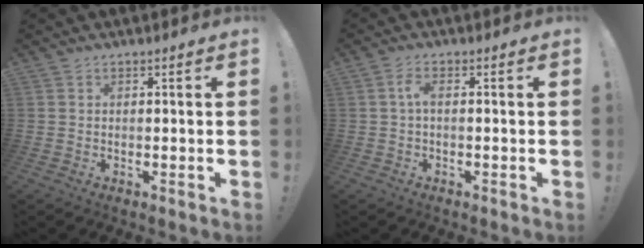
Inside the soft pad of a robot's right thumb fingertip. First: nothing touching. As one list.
[{"total": 3.1, "force": [-0.1, 0.9, 3.0], "torque": [-0.066, 0.002, -0.004]}]